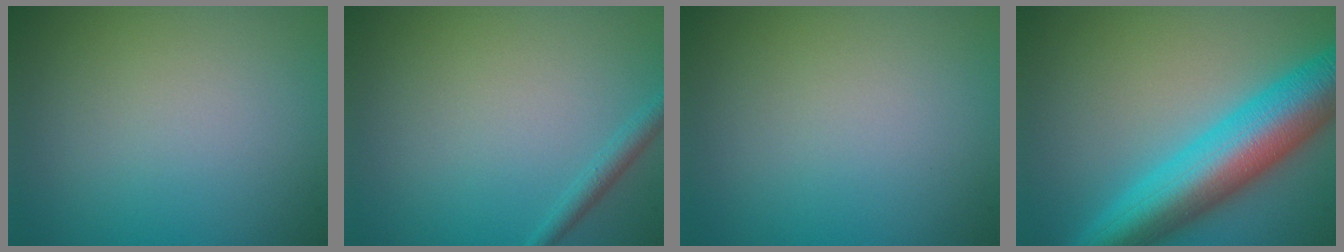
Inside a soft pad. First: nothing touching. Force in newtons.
{"total": 1.4, "press": 1.4, "slide": 0.1}
{"total": 0.0}
{"total": 10.6, "press": 10.6, "slide": 0.2}